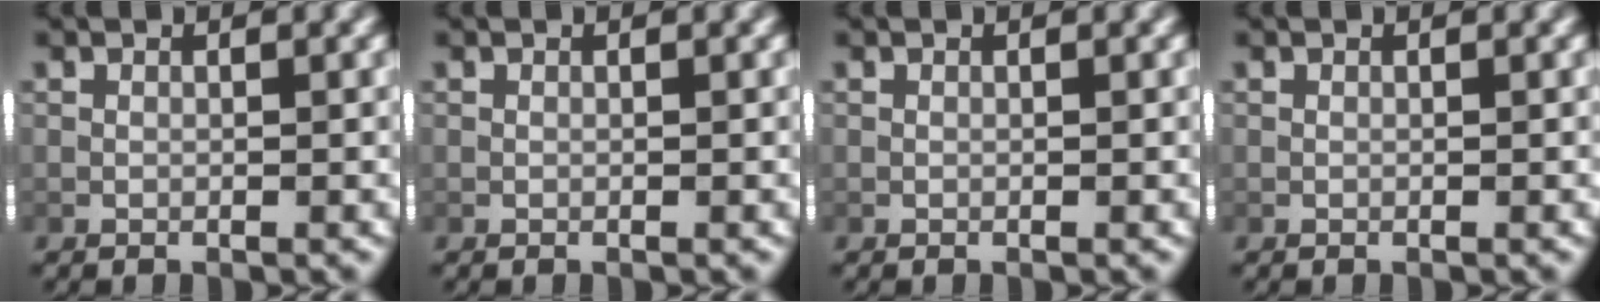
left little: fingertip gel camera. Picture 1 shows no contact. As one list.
[{"total": 0.0}, {"total": 0.0}, {"total": 0.0}]